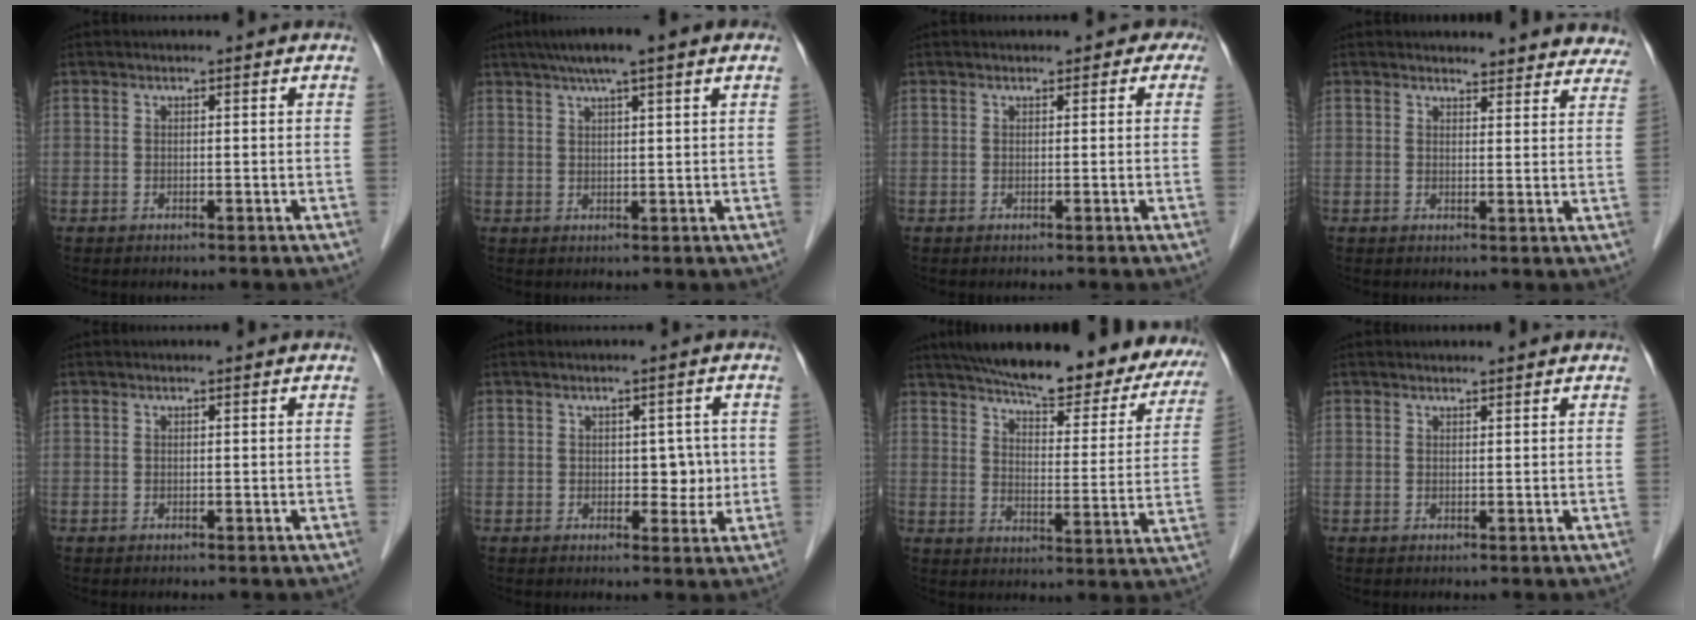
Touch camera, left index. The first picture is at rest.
{"total": 7.8, "force": [5.4, 0.3, 5.6], "torque": [-0.086, 0.036, 0.082]}
{"total": 2.0, "force": [1.0, 1.6, 0.6], "torque": [0.010, 0.006, 0.002]}
{"total": 10.4, "force": [10.0, 3.0, 0.7], "torque": [0.042, -0.015, 0.078]}
{"total": 0.0}
{"total": 3.1, "force": [0.1, 2.2, 2.3], "torque": [-0.020, 0.001, 0.004]}
{"total": 26.1, "force": [22.6, 6.2, 11.6], "torque": [-0.168, -0.028, 0.278]}
{"total": 1.2, "force": [1.2, 0.0, 0.1], "torque": [-0.010, 0.006, 0.019]}